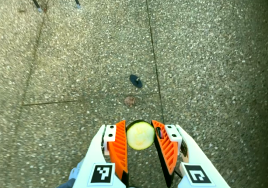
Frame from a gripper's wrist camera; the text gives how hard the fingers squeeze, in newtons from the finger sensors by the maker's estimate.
{"total": 10.6, "left": 10.6, "right": 10.5}